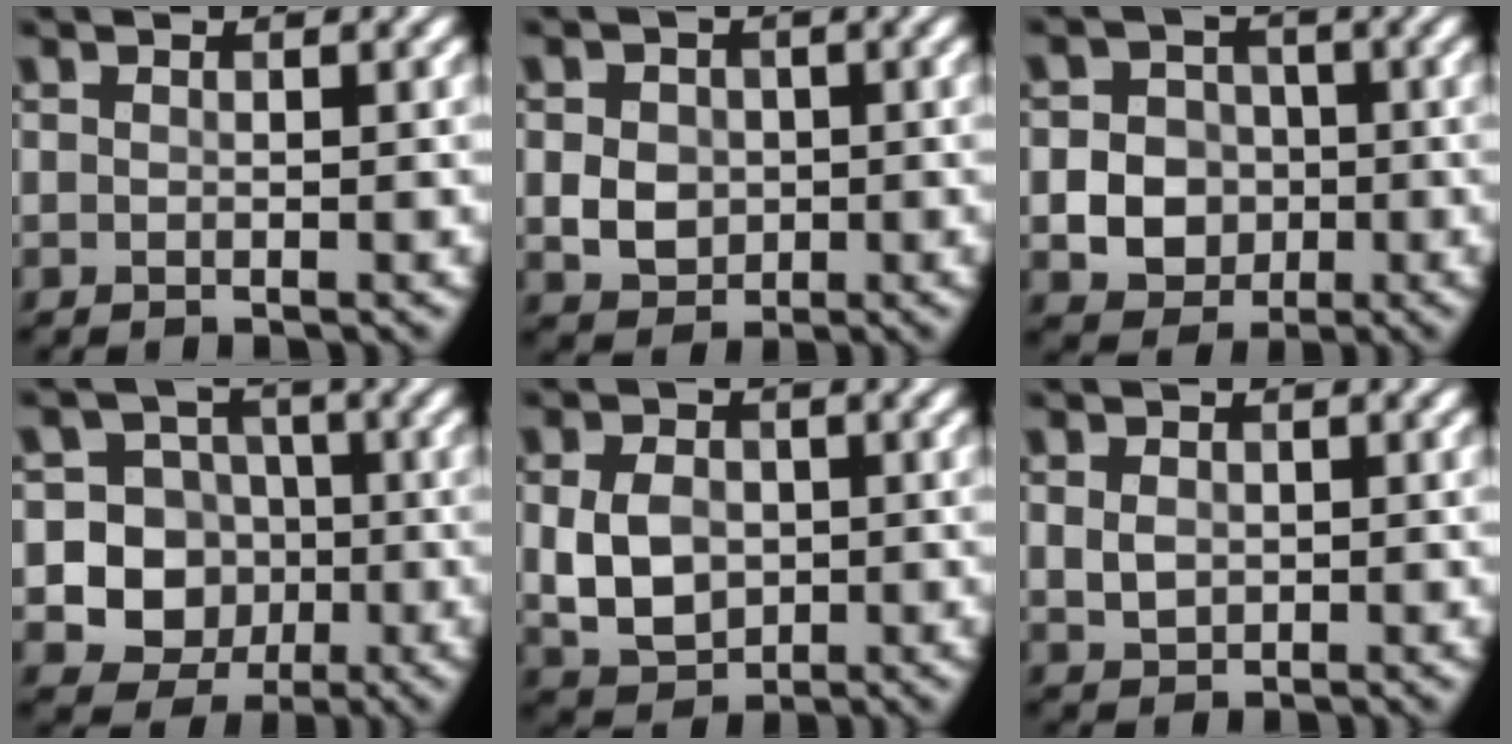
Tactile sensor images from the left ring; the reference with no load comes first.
{"total": 3.3, "force": [-0.2, 2.8, 1.7], "torque": [-0.035, -0.003, -0.004]}
{"total": 5.4, "force": [-1.1, 4.8, 2.2], "torque": [-0.021, 0.003, -0.040]}
{"total": 11.5, "force": [-2.3, 10.9, 2.7], "torque": [-0.067, 0.003, -0.049]}
{"total": 5.0, "force": [-0.2, 3.8, 3.2], "torque": [-0.072, -0.005, -0.001]}
{"total": 1.7, "force": [0.1, 1.4, 1.0], "torque": [-0.023, -0.001, 0.004]}